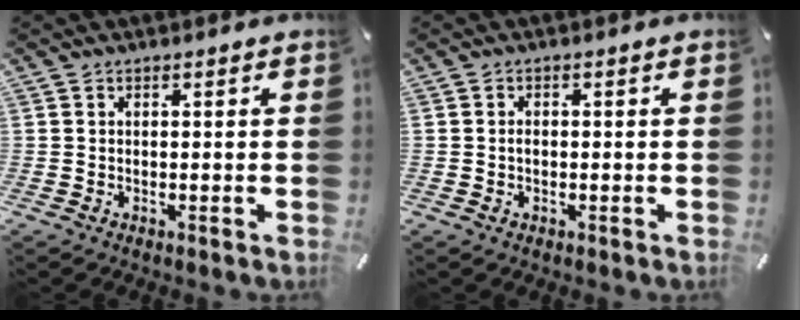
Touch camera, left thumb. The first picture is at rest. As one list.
[{"total": 1.5, "force": [-0.3, 0.9, 1.2], "torque": [-0.023, 0.003, -0.006]}]